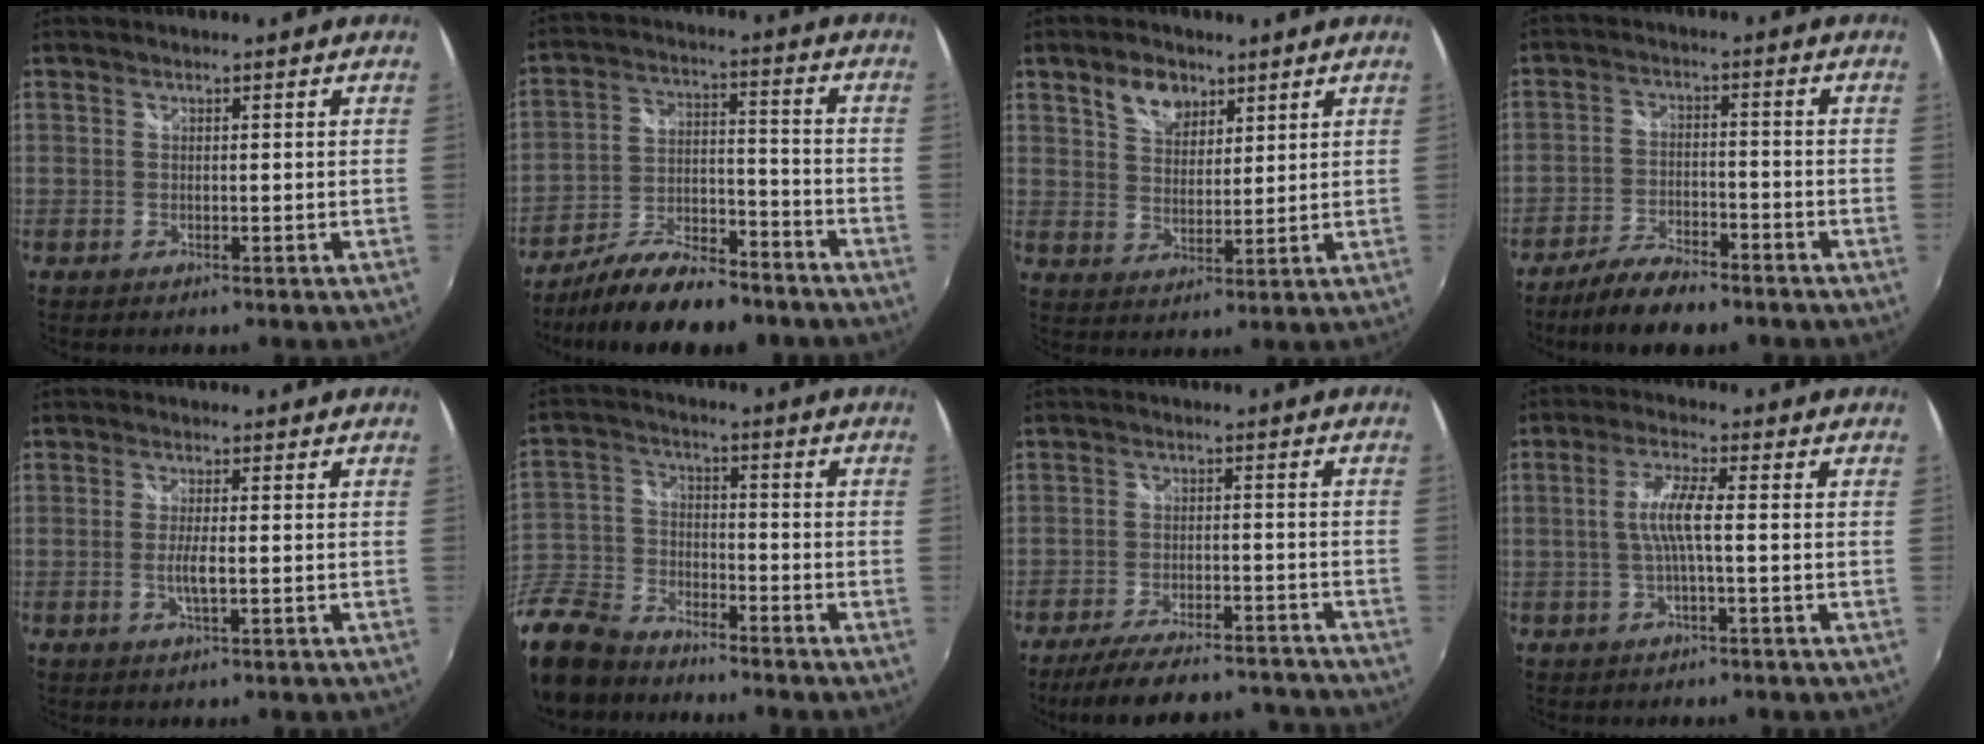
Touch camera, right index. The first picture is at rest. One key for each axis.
{"total": 16.6, "fx": -13.3, "fy": 5.1, "fz": 8.6, "tx": -0.165, "ty": -0.010, "tz": -0.211}
{"total": 6.5, "fx": 3.9, "fy": 4.1, "fz": 3.2, "tx": -0.051, "ty": 0.011, "tz": 0.071}
{"total": 9.6, "fx": -7.8, "fy": 2.7, "fz": 5.0, "tx": -0.121, "ty": -0.016, "tz": -0.138}
{"total": 3.1, "fx": -0.6, "fy": 0.3, "fz": 3.0, "tx": -0.058, "ty": -0.007, "tz": -0.011}
{"total": 16.9, "fx": -12.7, "fy": 8.7, "fz": 7.0, "tx": -0.199, "ty": -0.004, "tz": -0.242}
{"total": 17.8, "fx": -15.7, "fy": 5.2, "fz": 6.5, "tx": -0.140, "ty": 0.010, "tz": -0.211}
{"total": 5.6, "fx": -0.5, "fy": 0.4, "fz": 5.5, "tx": -0.111, "ty": 0.002, "tz": -0.006}